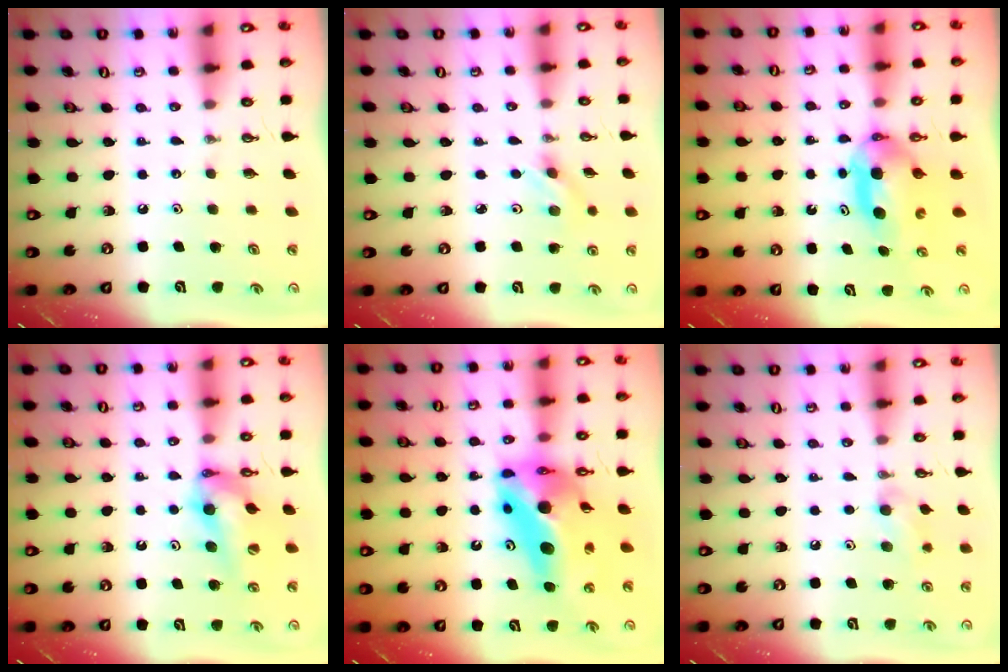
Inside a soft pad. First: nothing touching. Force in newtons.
{"total": 3.7, "press": 3.4, "slide": 1.4}
{"total": 6.7, "press": 5.5, "slide": 3.8}
{"total": 11.7, "press": 11.7, "slide": 1.2}
{"total": 20.4, "press": 18.9, "slide": 7.6}
{"total": 9.0, "press": 6.3, "slide": 6.5}